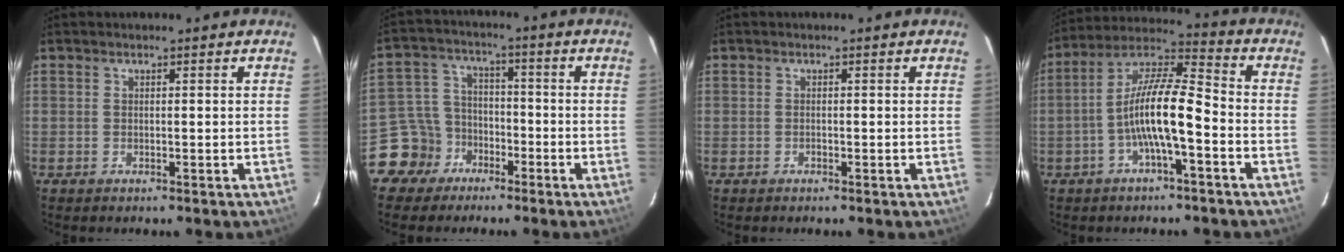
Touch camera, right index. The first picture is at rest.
{"total": 9.4, "force": [-6.2, 7.0, 0.7], "torque": [-0.031, 0.036, -0.119]}
{"total": 0.0}
{"total": 11.3, "force": [-3.6, 2.2, 10.5], "torque": [-0.211, 0.012, -0.071]}